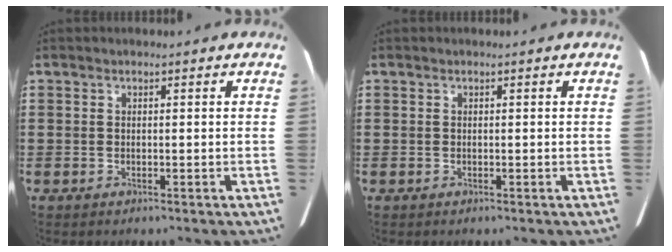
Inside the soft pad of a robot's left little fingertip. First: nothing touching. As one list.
[{"total": 0.0}]